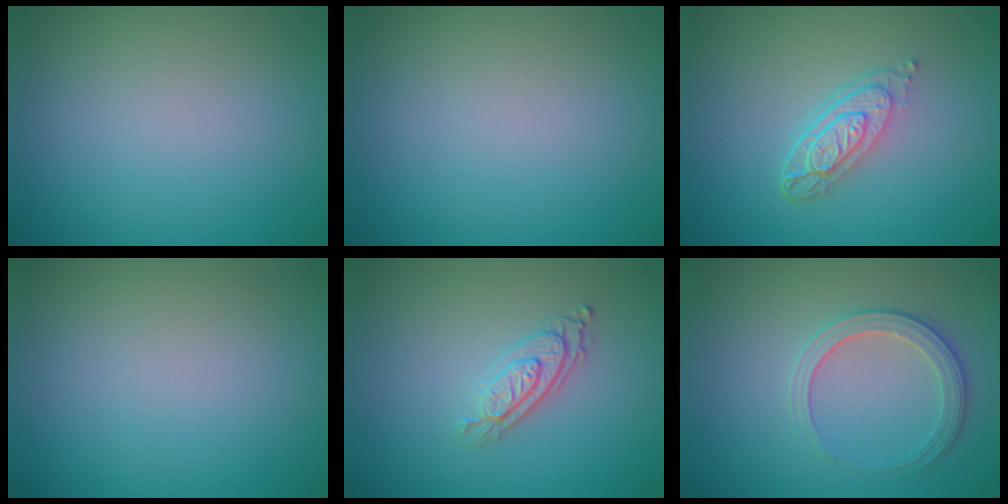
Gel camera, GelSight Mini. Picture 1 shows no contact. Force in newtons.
{"total": 0.0}
{"total": 3.9, "press": 2.8, "slide": 2.6}
{"total": 0.0}
{"total": 2.8, "press": 2.0, "slide": 1.8}
{"total": 2.8, "press": 2.7, "slide": 0.8}